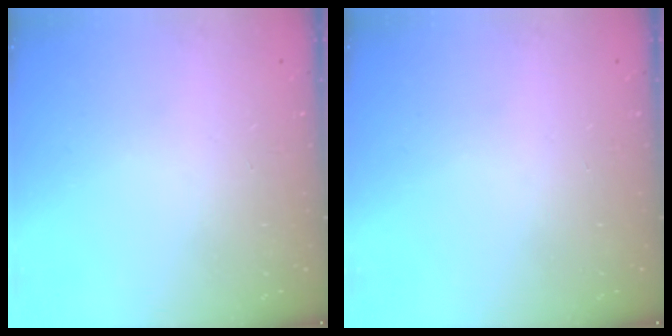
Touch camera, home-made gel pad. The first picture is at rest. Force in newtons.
{"total": 0.0}